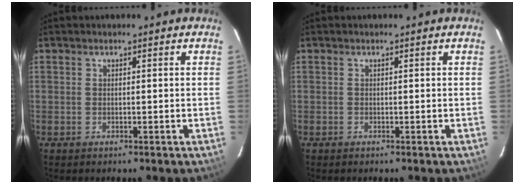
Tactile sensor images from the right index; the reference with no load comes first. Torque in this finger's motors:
{"motor_torque": [0.31, 0.10, 0.03, 0.01]}